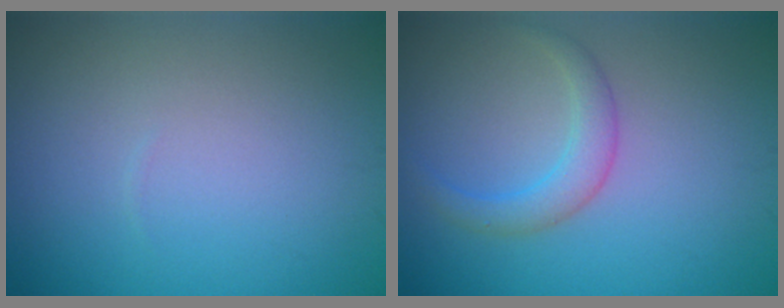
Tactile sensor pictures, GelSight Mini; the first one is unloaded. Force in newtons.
{"total": 2.4, "press": 2.4, "slide": 0.1}